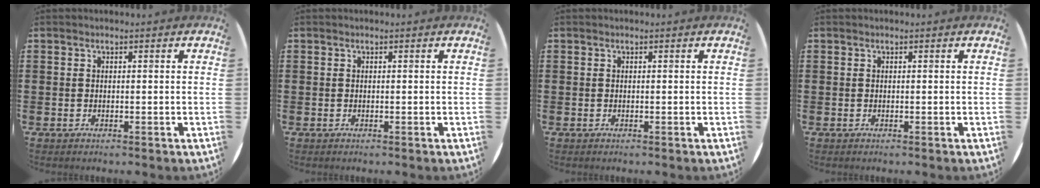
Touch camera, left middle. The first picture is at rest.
{"total": 0.0}
{"total": 0.0}
{"total": 0.0}